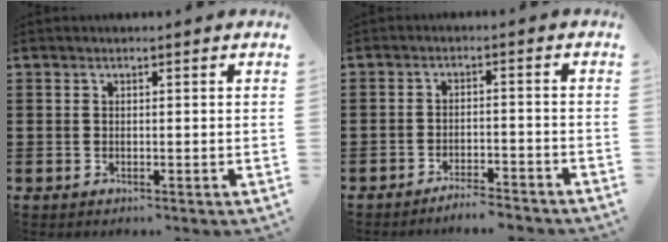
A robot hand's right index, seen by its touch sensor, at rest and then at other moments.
{"total": 3.2, "force": [-3.2, 0.0, 0.6], "torque": [-0.014, 0.002, -0.065]}